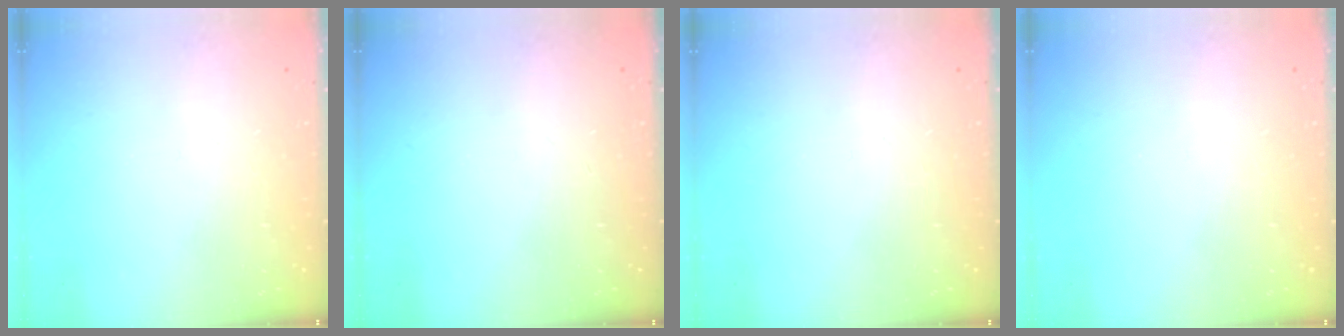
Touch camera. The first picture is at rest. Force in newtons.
{"total": 0.0}
{"total": 0.0}
{"total": 0.0}